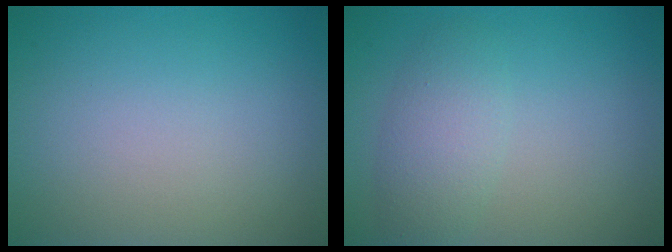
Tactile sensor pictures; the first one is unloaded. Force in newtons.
{"total": 2.9, "press": 2.9, "slide": 0.0}